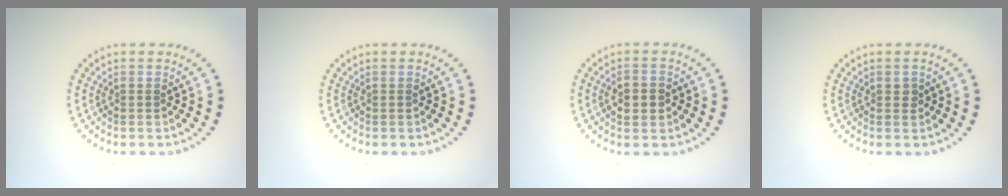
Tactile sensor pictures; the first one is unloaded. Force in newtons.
{"total": 0.0}
{"total": 3.0, "press": 3.0, "slide": 0.2}
{"total": 0.7, "press": 0.7, "slide": 0.3}